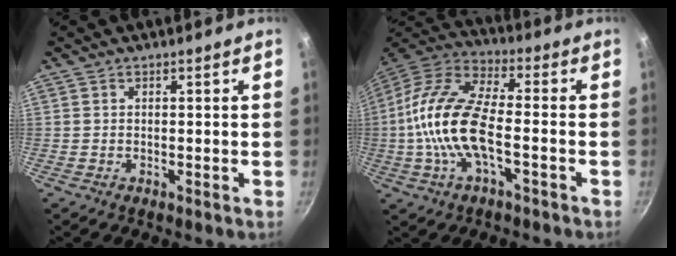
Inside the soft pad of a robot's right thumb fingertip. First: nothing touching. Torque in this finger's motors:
{"motor_torque": [0.08, 1.07, 2.20, -0.56, 0.71]}